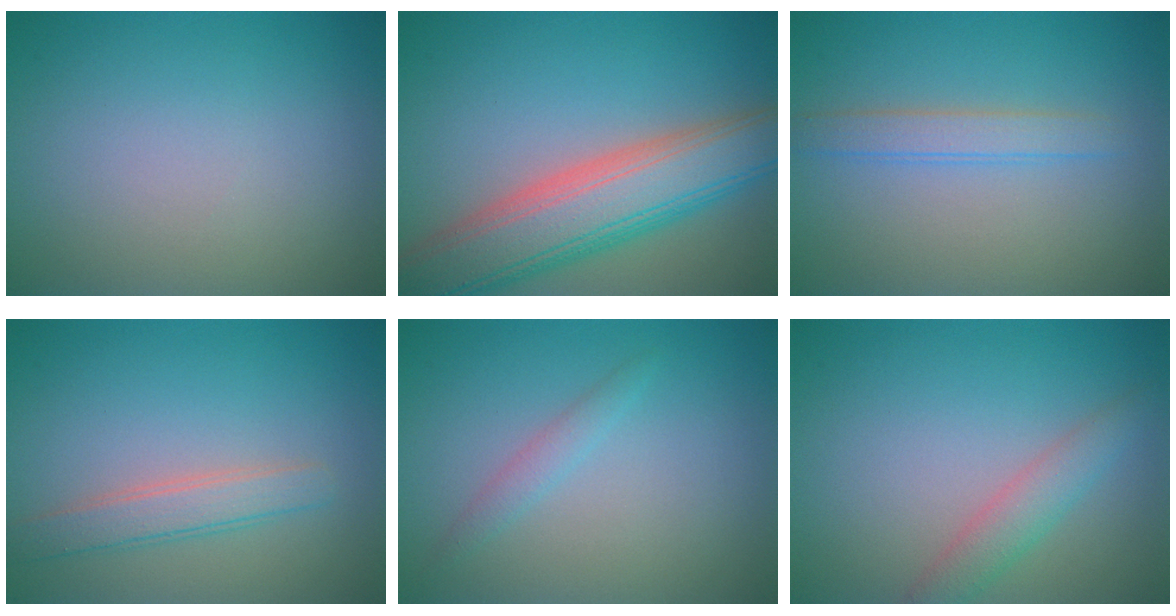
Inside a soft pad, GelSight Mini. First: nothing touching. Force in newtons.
{"total": 9.2, "press": 9.2, "slide": 0.8}
{"total": 2.0, "press": 2.0, "slide": 0.1}
{"total": 2.6, "press": 2.6, "slide": 0.1}
{"total": 1.3, "press": 1.3, "slide": 0.1}
{"total": 2.6, "press": 2.6, "slide": 0.2}